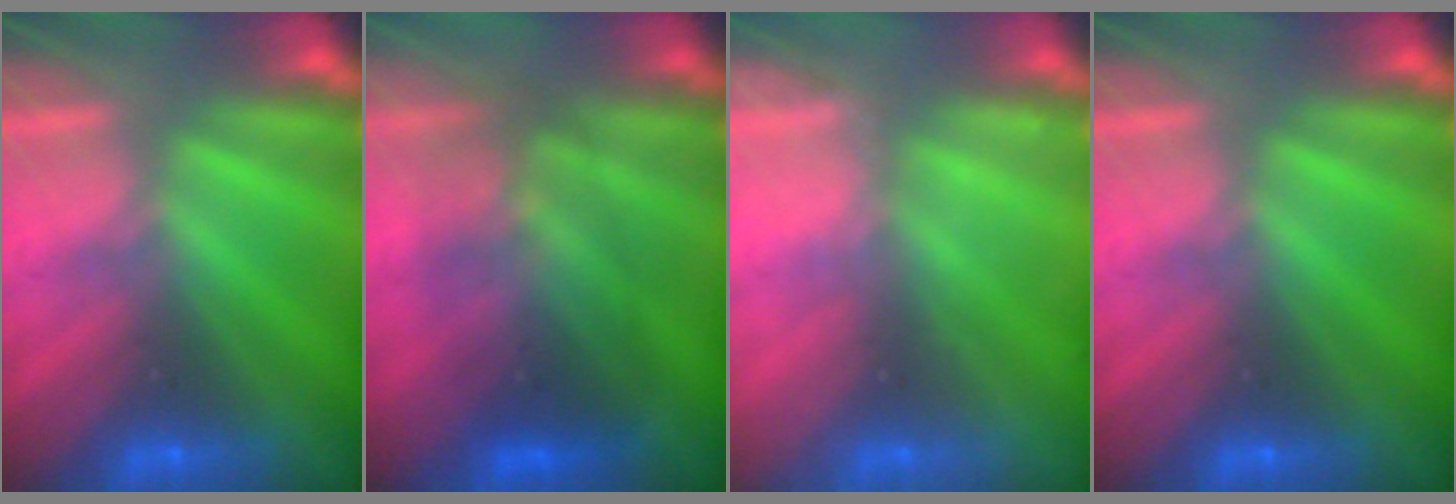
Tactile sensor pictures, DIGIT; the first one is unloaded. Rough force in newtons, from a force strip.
{"total": 3.4}
{"total": 2.2}
{"total": 0.0}